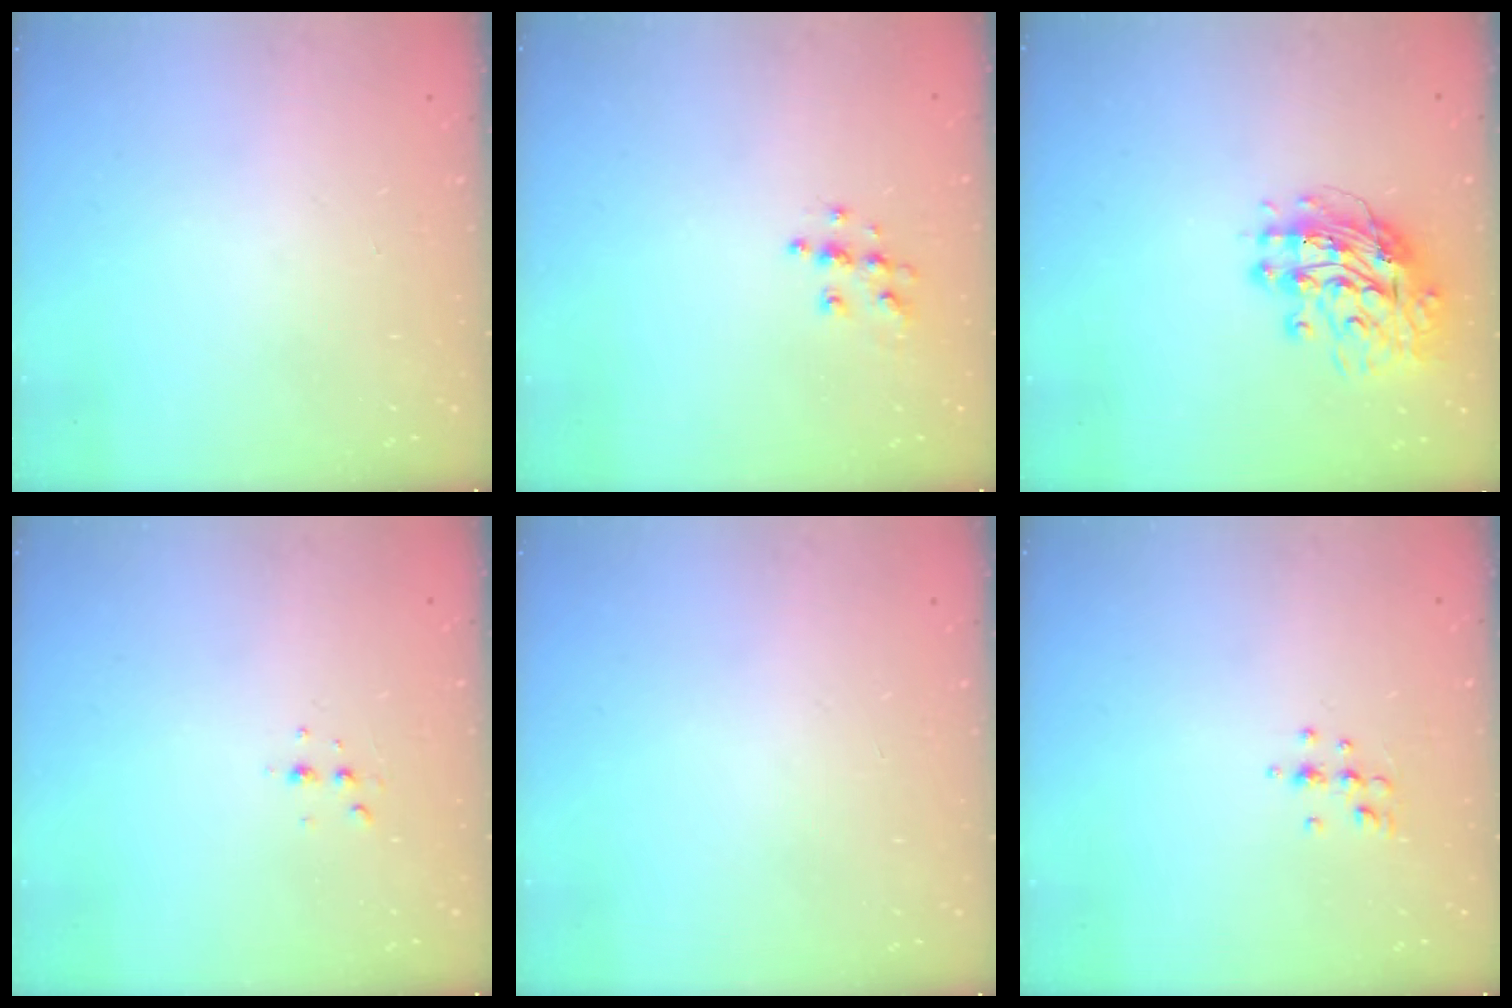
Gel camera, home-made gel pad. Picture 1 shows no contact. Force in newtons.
{"total": 6.2, "press": 6.2, "slide": 0.2}
{"total": 13.4, "press": 13.3, "slide": 1.3}
{"total": 3.4, "press": 3.3, "slide": 0.7}
{"total": 0.0}
{"total": 5.8, "press": 5.5, "slide": 1.8}